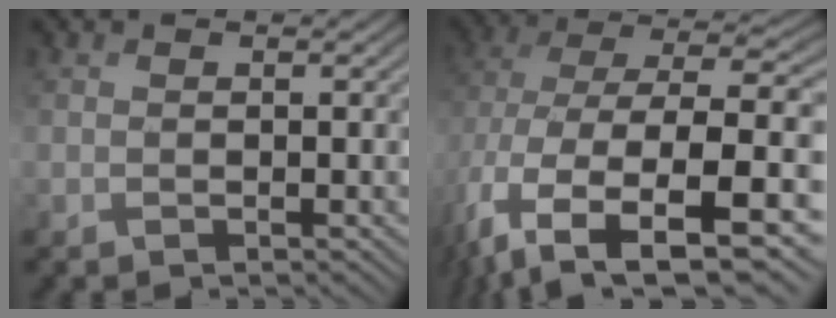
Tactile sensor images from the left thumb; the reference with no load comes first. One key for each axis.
{"total": 14.8, "fx": -3.9, "fy": 8.7, "fz": 11.4, "tx": -0.289, "ty": -0.024, "tz": -0.052}